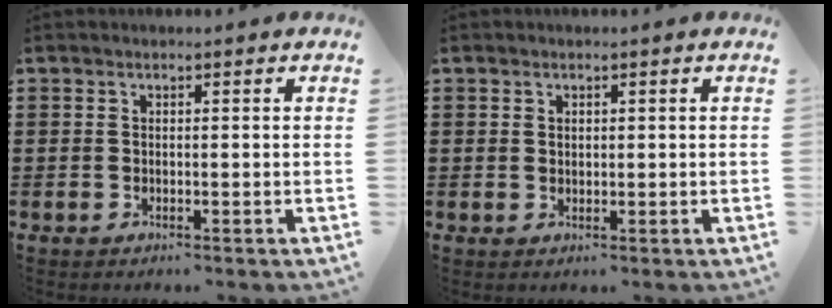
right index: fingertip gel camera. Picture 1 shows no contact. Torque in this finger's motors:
{"motor_torque": [-0.73, 1.41, -0.03, -0.01]}